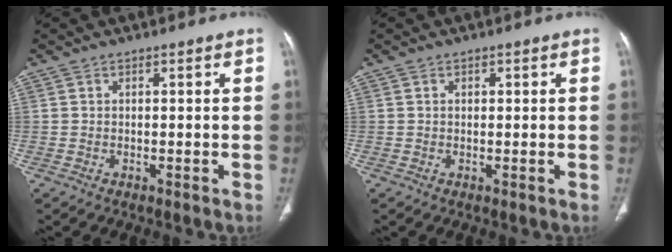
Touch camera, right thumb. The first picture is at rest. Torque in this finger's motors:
{"motor_torque": [-0.09, -0.49, -0.18, 0.34, -0.03]}